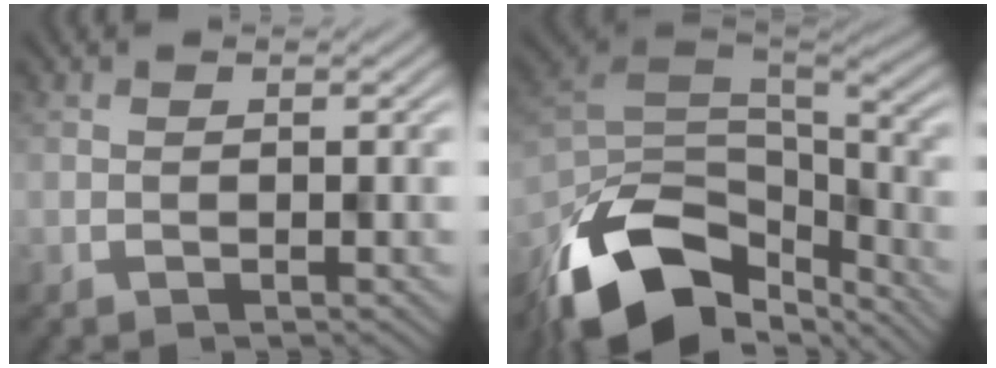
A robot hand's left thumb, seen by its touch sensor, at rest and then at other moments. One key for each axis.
{"total": 15.1, "fx": -9.2, "fy": 7.9, "fz": 9.0, "tx": -0.219, "ty": -0.036, "tz": -0.145}